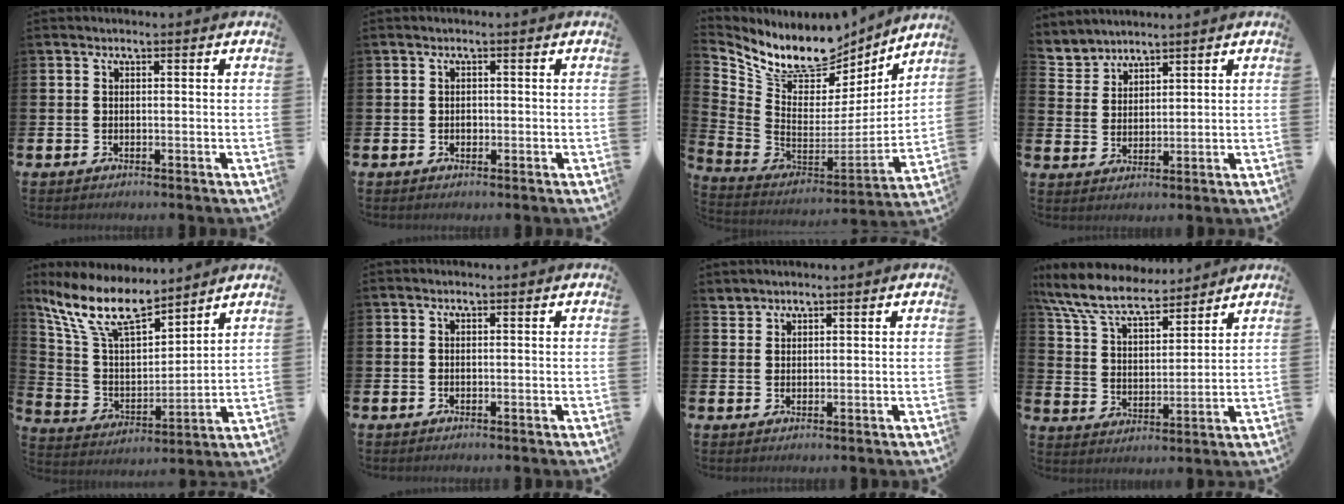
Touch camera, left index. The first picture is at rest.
{"total": 0.8, "force": [-0.1, 0.7, 0.3], "torque": [-0.006, 0.005, -0.003]}
{"total": 11.1, "force": [9.4, 4.9, 3.3], "torque": [-0.100, -0.066, 0.165]}
{"total": 3.6, "force": [3.5, 0.8, -0.7], "torque": [-0.006, -0.017, 0.065]}
{"total": 10.9, "force": [9.1, 3.1, 5.1], "torque": [-0.144, -0.047, 0.162]}
{"total": 0.0}
{"total": 2.1, "force": [2.0, 0.3, -0.4], "torque": [0.011, -0.008, 0.037]}
{"total": 9.0, "force": [8.1, 2.3, 3.1], "torque": [-0.100, -0.045, 0.147]}